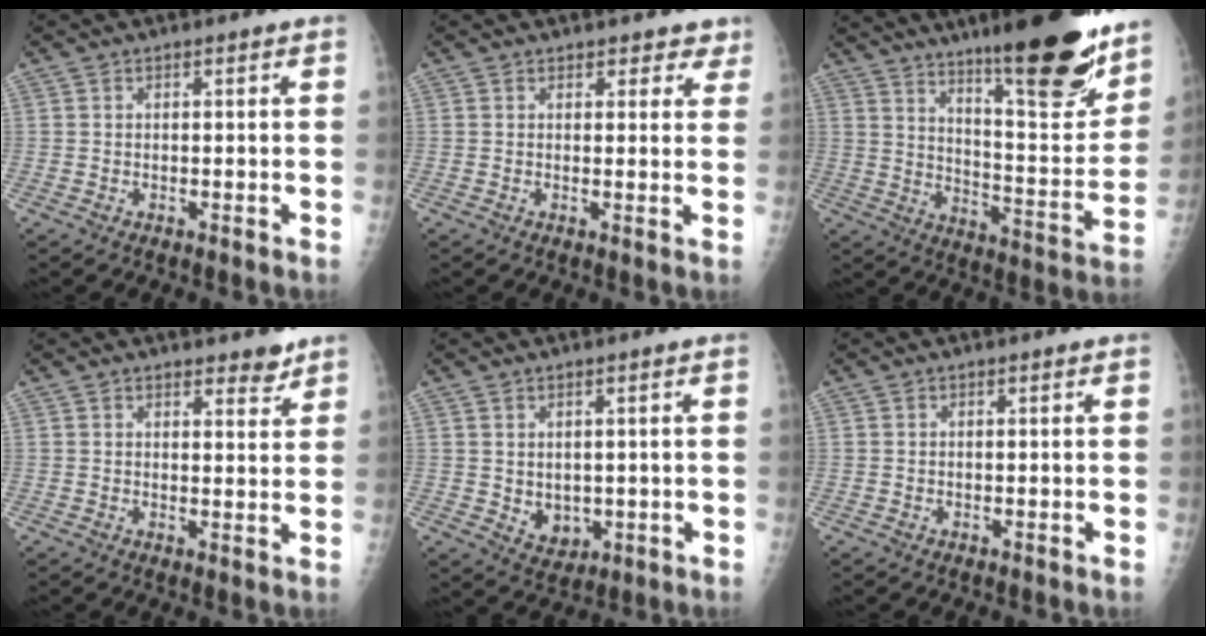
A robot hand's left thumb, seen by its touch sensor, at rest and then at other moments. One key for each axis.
{"total": 3.7, "fx": 3.0, "fy": 2.0, "fz": 0.9, "tx": 0.029, "ty": -0.013, "tz": 0.029}
{"total": 23.2, "fx": 16.3, "fy": 4.4, "fz": 16.0, "tx": -0.208, "ty": -0.097, "tz": 0.257}
{"total": 3.7, "fx": 3.1, "fy": 1.4, "fz": 1.6, "tx": -0.004, "ty": -0.021, "tz": 0.043}
{"total": 4.5, "fx": 0.3, "fy": 3.5, "fz": 2.8, "tx": -0.028, "ty": -0.014, "tz": 0.024}
{"total": 0.0}